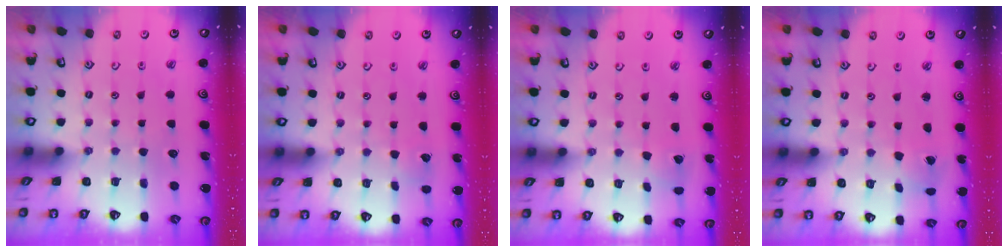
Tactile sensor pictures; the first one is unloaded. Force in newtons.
{"total": 2.8, "press": 2.8, "slide": 0.3}
{"total": 2.0, "press": 2.0, "slide": 0.3}
{"total": 1.3, "press": 1.3, "slide": 0.3}